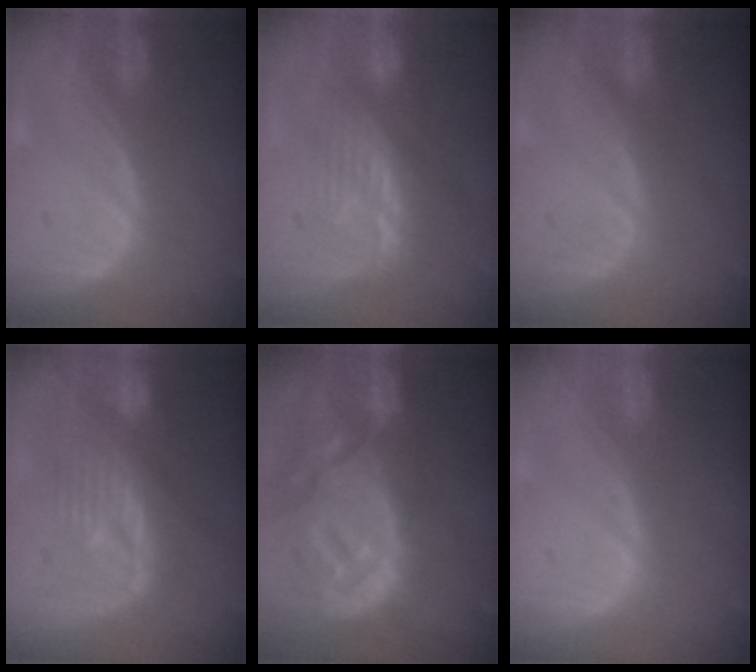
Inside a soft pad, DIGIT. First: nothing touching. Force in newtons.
{"total": 8.3, "press": 7.2, "slide": 4.0}
{"total": 0.0}
{"total": 9.7, "press": 9.2, "slide": 3.2}
{"total": 14.0, "press": 12.1, "slide": 6.9}
{"total": 0.0}